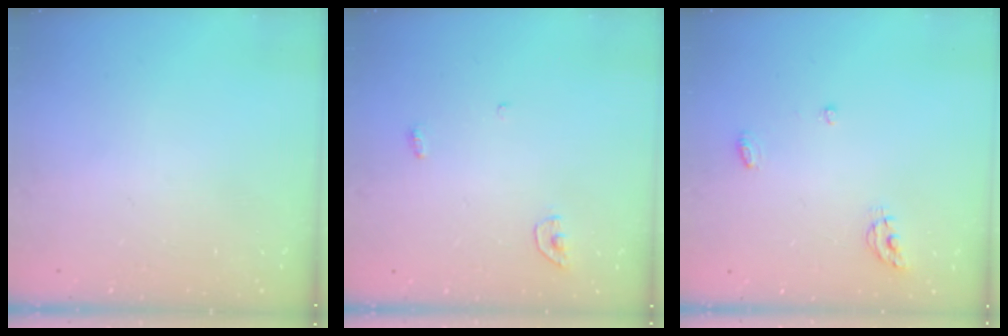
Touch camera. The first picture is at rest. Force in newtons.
{"total": 3.6, "press": 3.5, "slide": 0.4}
{"total": 4.9, "press": 4.8, "slide": 0.4}